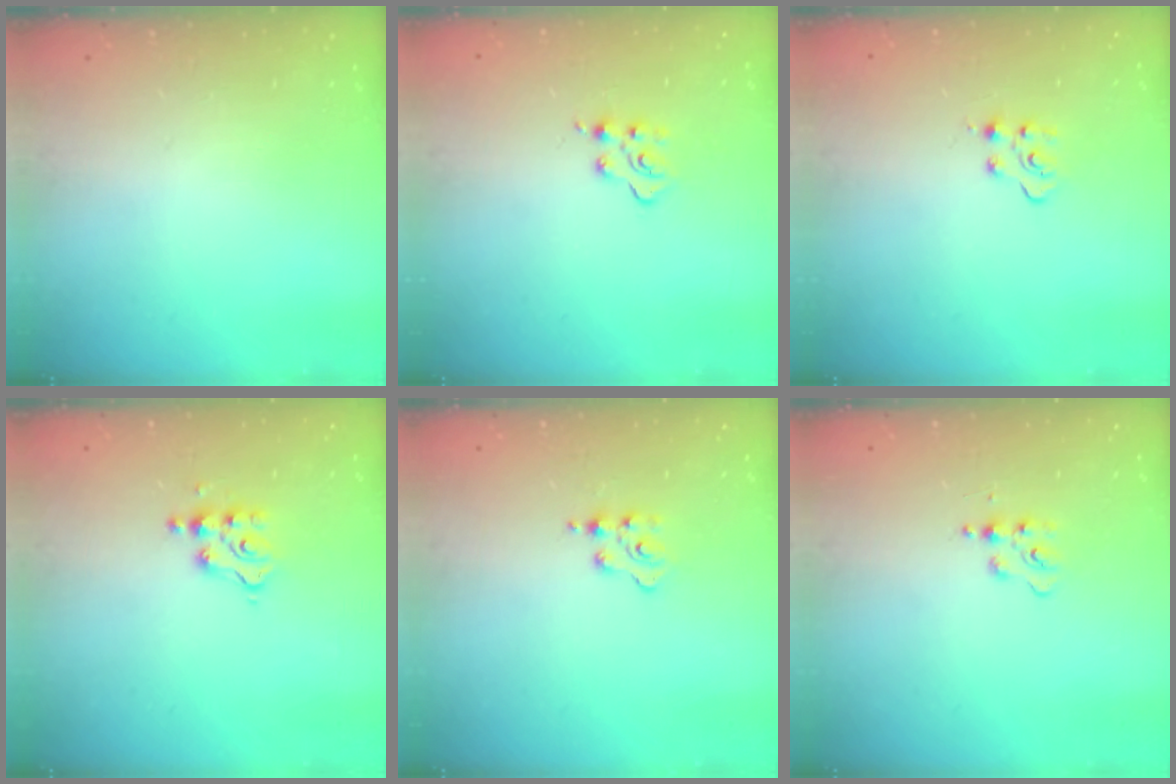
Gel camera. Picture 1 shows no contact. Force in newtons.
{"total": 3.0, "press": 2.9, "slide": 0.3}
{"total": 4.4, "press": 4.4, "slide": 0.5}
{"total": 4.7, "press": 4.7, "slide": 0.3}
{"total": 2.1, "press": 2.1, "slide": 0.3}
{"total": 5.5, "press": 5.4, "slide": 0.6}